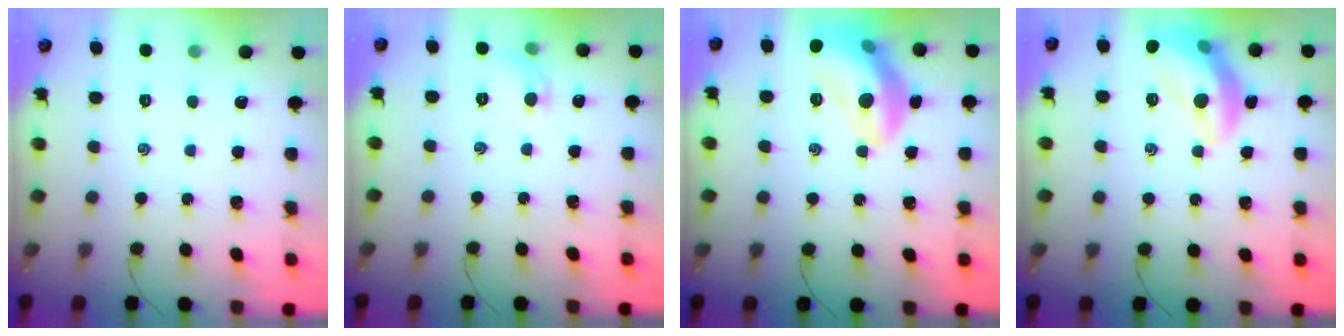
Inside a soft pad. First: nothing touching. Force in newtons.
{"total": 5.9, "press": 5.7, "slide": 1.5}
{"total": 14.8, "press": 14.8, "slide": 1.4}
{"total": 13.7, "press": 13.6, "slide": 1.1}